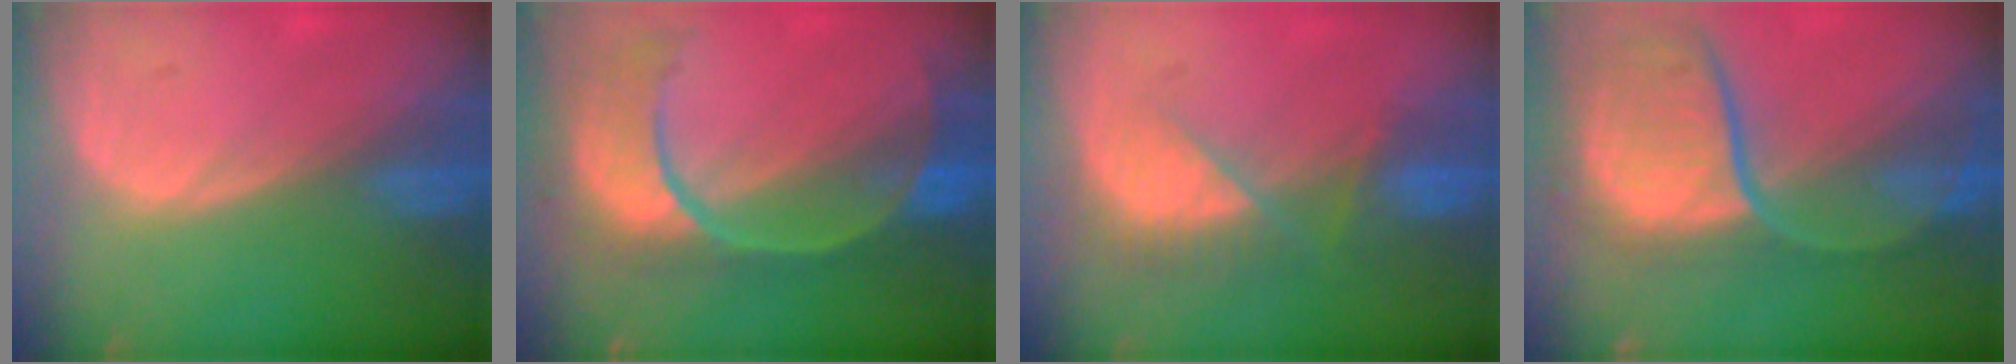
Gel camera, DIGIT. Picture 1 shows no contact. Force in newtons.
{"total": 11.2, "press": 9.4, "slide": 6.1}
{"total": 7.5, "press": 6.7, "slide": 3.4}
{"total": 12.0, "press": 9.9, "slide": 6.8}